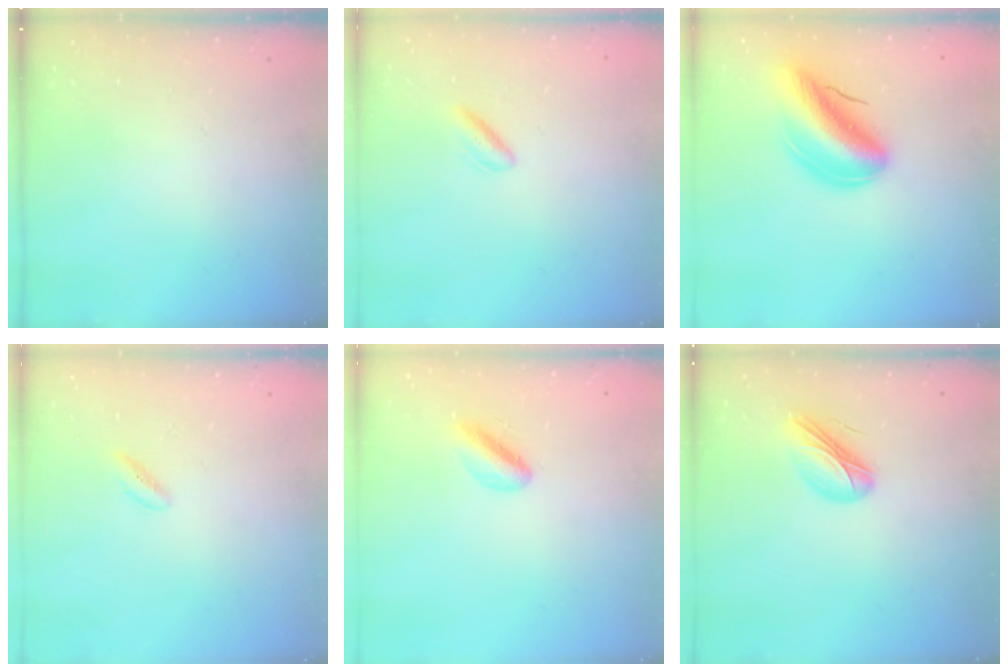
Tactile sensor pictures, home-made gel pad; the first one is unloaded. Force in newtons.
{"total": 2.9, "press": 2.5, "slide": 1.3}
{"total": 15.3, "press": 14.6, "slide": 4.3}
{"total": 0.8, "press": 0.5, "slide": 0.6}
{"total": 4.4, "press": 4.0, "slide": 1.9}
{"total": 9.2, "press": 8.8, "slide": 2.7}